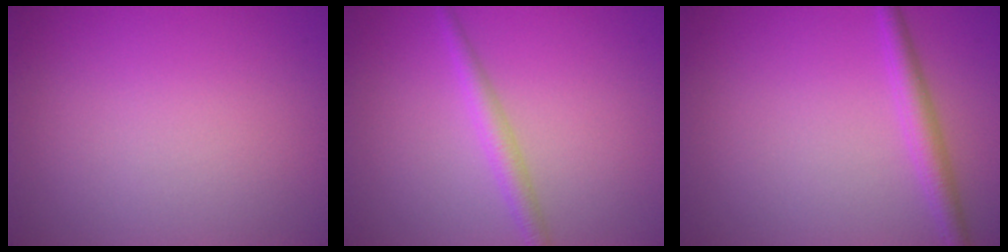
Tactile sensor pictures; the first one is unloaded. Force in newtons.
{"total": 2.1, "press": 2.1, "slide": 0.0}
{"total": 2.4, "press": 2.4, "slide": 0.1}